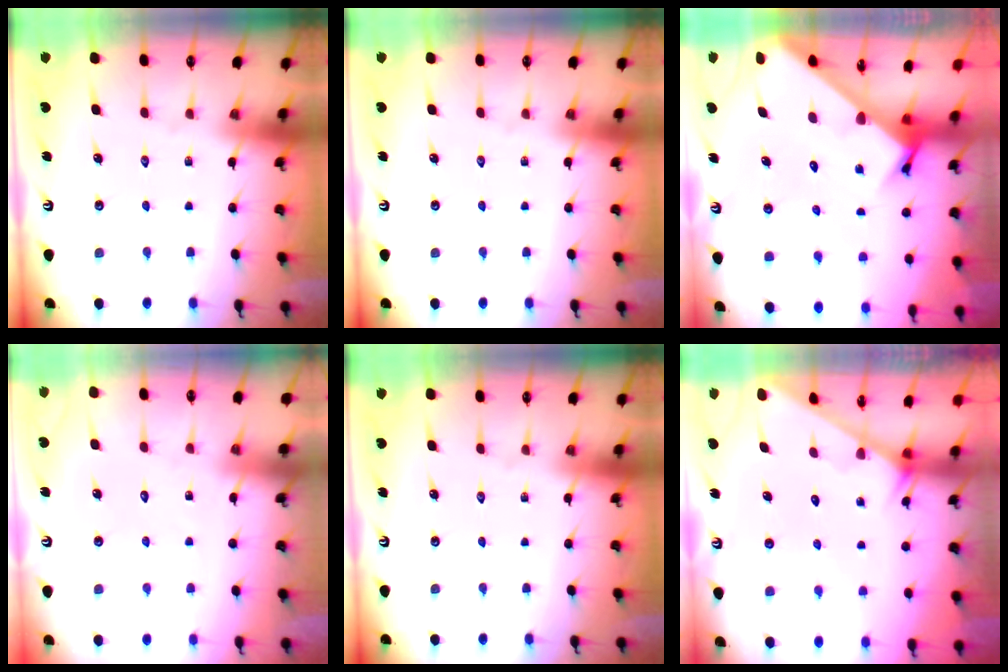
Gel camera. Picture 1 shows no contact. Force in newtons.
{"total": 0.0}
{"total": 3.2, "press": 3.2, "slide": 0.2}
{"total": 5.0, "press": 5.0, "slide": 0.4}
{"total": 0.0}
{"total": 1.6, "press": 1.6, "slide": 0.1}